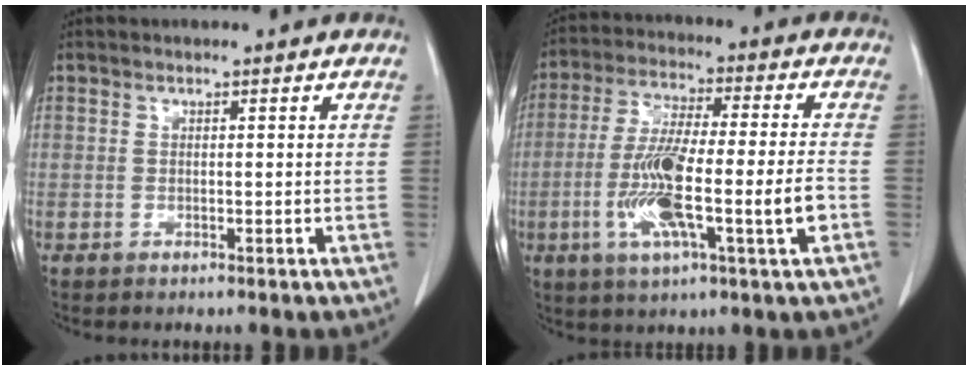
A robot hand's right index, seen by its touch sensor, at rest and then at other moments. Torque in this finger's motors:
{"motor_torque": [1.92, -0.22, 0.77, 0.21]}